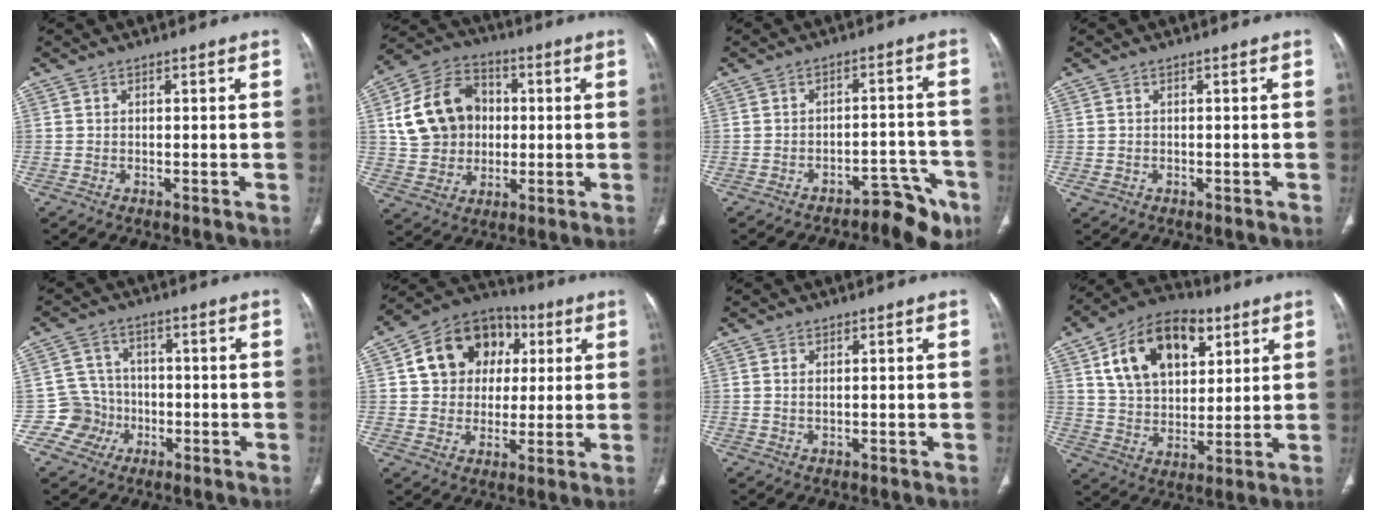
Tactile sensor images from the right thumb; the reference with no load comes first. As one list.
[{"total": 15.8, "force": [1.9, 13.0, 8.7], "torque": [-0.135, 0.020, 0.038]}, {"total": 8.8, "force": [-6.6, 3.9, 4.3], "torque": [-0.022, 0.070, -0.089]}, {"total": 0.9, "force": [-0.3, 0.8, 0.3], "torque": [-0.012, 0.005, 0.000]}, {"total": 6.7, "force": [-2.2, 6.4, 0.3], "torque": [0.036, 0.019, -0.043]}, {"total": 15.7, "force": [3.9, 13.0, 7.9], "torque": [-0.093, 0.014, 0.059]}, {"total": 1.0, "force": [0.4, 0.4, 0.9], "torque": [-0.020, -0.002, 0.010]}, {"total": 18.9, "force": [7.8, 12.0, 12.4], "torque": [-0.171, -0.013, 0.133]}]